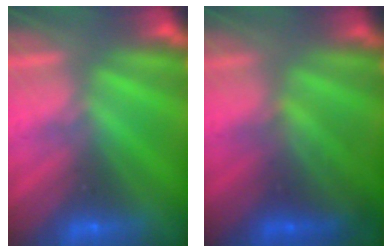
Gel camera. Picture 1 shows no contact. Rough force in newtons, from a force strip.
{"total": 2.4}